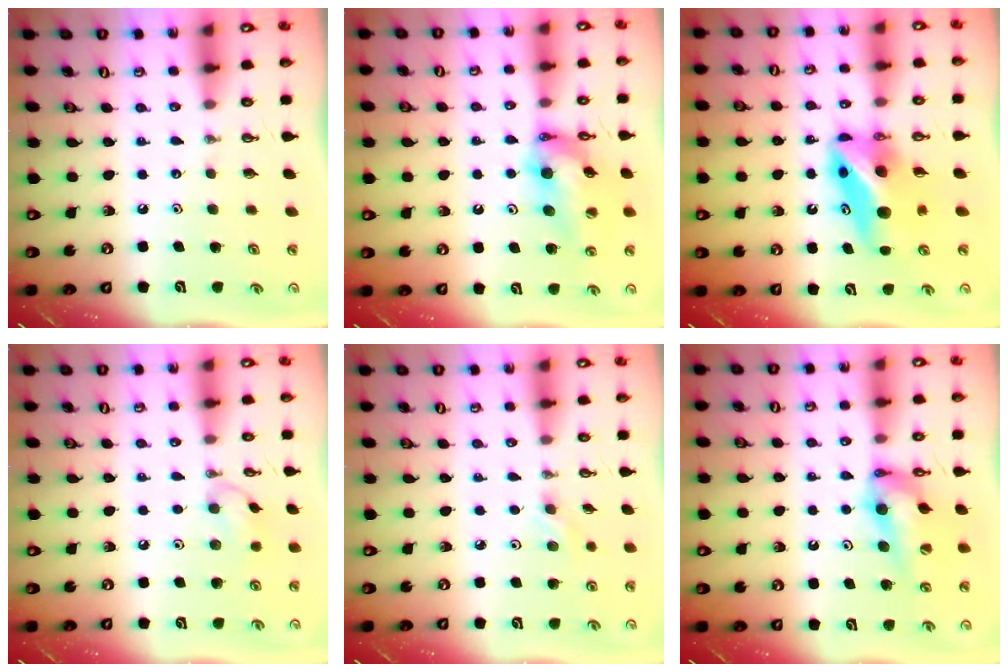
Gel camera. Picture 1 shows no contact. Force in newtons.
{"total": 13.3, "press": 12.9, "slide": 3.2}
{"total": 10.7, "press": 9.6, "slide": 4.6}
{"total": 8.1, "press": 7.7, "slide": 2.7}
{"total": 2.8, "press": 2.7, "slide": 0.8}
{"total": 12.3, "press": 11.7, "slide": 3.7}